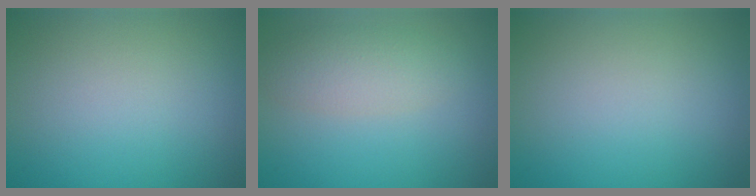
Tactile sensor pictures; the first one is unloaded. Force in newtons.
{"total": 3.1, "press": 3.1, "slide": 0.0}
{"total": 0.0}